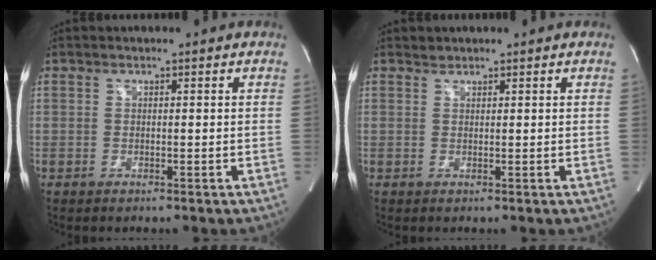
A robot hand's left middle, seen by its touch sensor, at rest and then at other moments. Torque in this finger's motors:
{"motor_torque": [0.00, 0.00, 0.00, 0.00]}